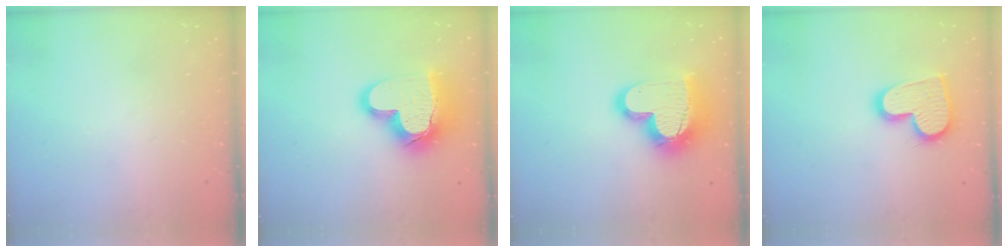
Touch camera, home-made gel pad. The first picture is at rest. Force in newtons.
{"total": 19.2, "press": 19.0, "slide": 2.4}
{"total": 19.0, "press": 18.9, "slide": 1.3}
{"total": 16.2, "press": 16.2, "slide": 1.3}